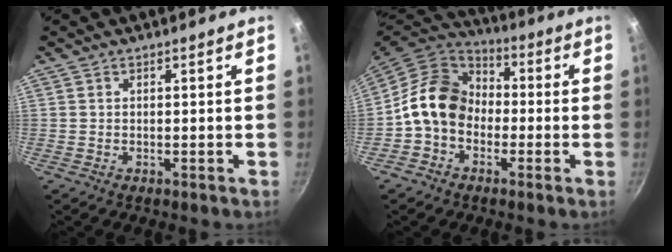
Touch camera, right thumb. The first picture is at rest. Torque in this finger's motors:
{"motor_torque": [1.14, 2.52, 0.72, -0.83, 0.11]}